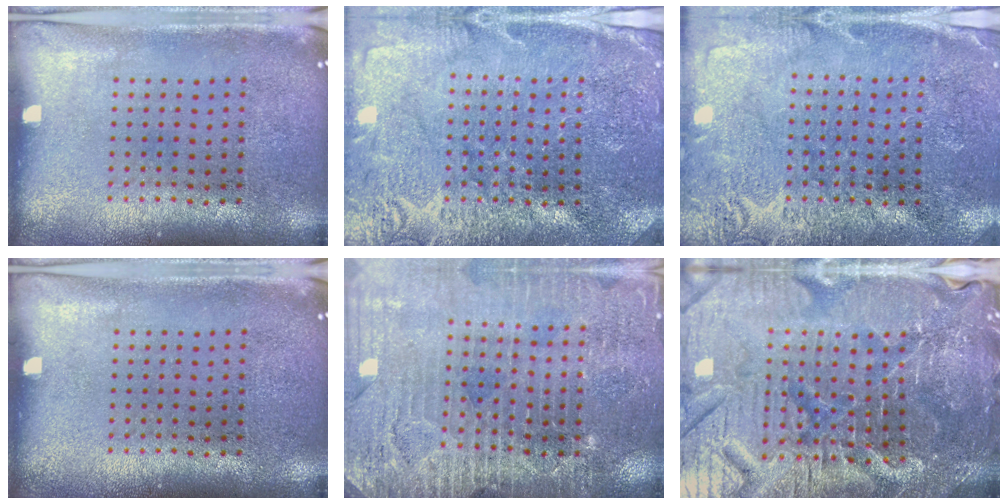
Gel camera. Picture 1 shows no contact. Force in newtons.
{"total": 3.5, "press": 3.4, "slide": 0.6}
{"total": 2.8, "press": 2.8, "slide": 0.3}
{"total": 0.0}
{"total": 3.3, "press": 3.2, "slide": 0.5}
{"total": 5.5, "press": 5.2, "slide": 1.6}